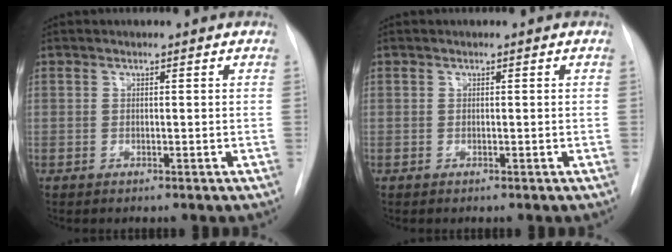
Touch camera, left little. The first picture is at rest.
{"total": 0.0}